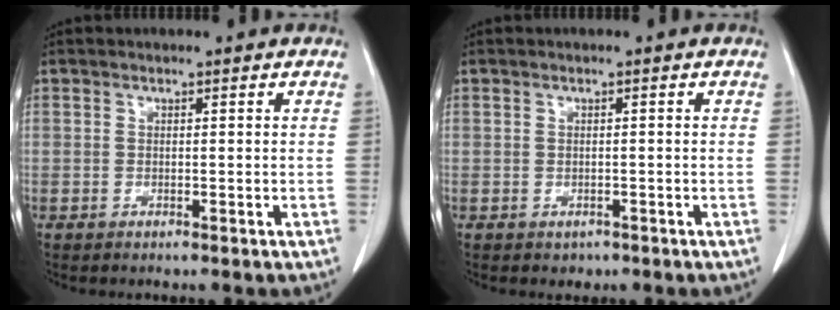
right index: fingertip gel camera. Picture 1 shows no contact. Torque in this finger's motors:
{"motor_torque": [-0.01, -0.03, 0.01, 0.01]}